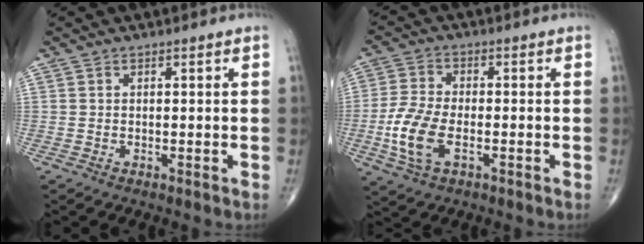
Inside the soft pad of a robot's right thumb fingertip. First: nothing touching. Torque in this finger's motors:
{"motor_torque": [0.26, 0.10, 0.74, -0.21, 0.29]}